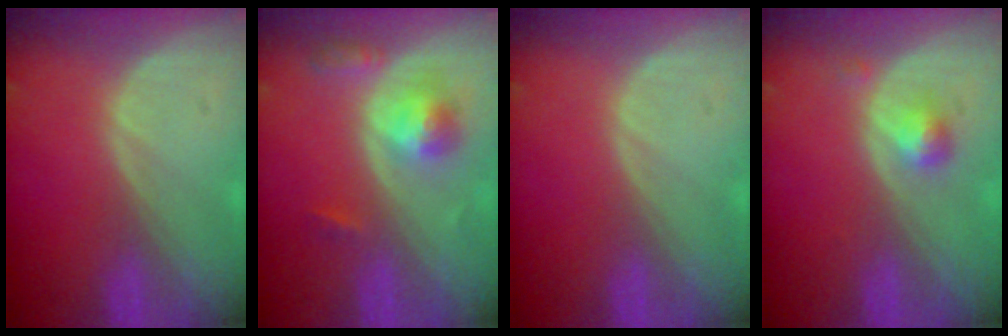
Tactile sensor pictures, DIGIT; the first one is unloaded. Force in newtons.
{"total": 5.3, "press": 4.9, "slide": 1.9}
{"total": 0.0}
{"total": 2.4, "press": 2.4, "slide": 0.2}